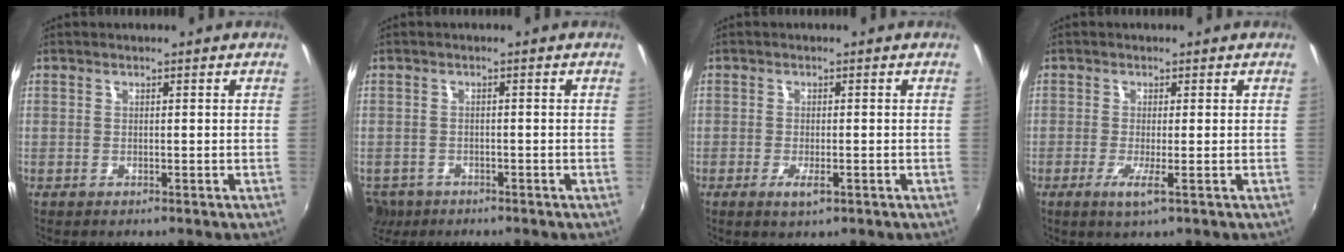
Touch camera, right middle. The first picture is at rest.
{"total": 6.1, "force": [-3.7, 4.3, 2.3], "torque": [-0.067, -0.016, -0.061]}
{"total": 2.8, "force": [-1.3, 0.9, 2.3], "torque": [-0.046, -0.008, -0.022]}
{"total": 2.7, "force": [-1.1, -0.3, 2.4], "torque": [-0.055, -0.011, -0.023]}